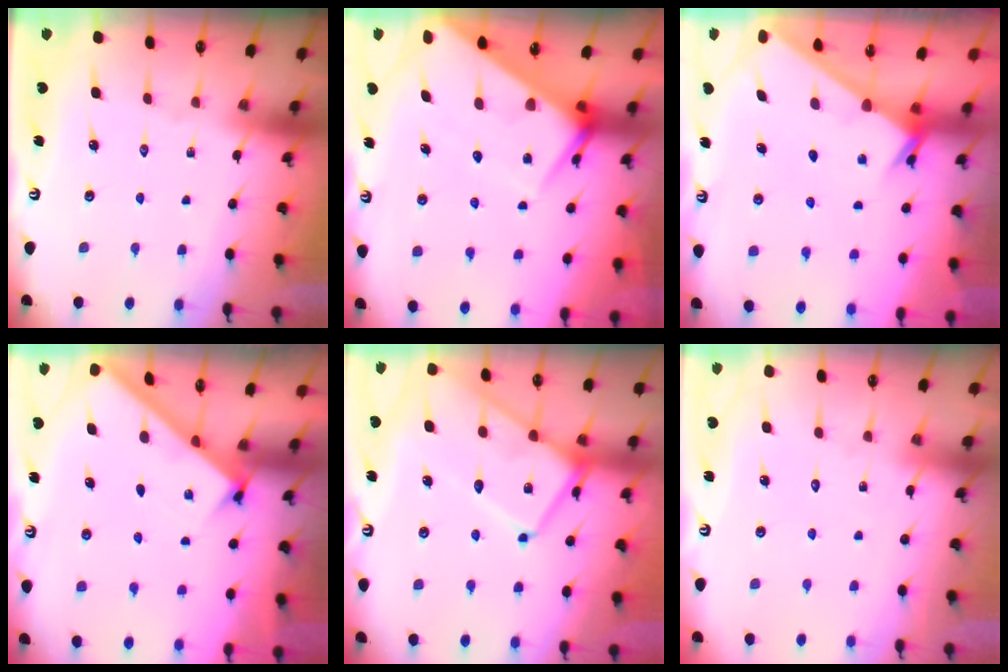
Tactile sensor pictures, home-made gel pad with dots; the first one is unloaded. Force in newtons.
{"total": 8.1, "press": 8.0, "slide": 0.5}
{"total": 2.4, "press": 2.4, "slide": 0.2}
{"total": 2.8, "press": 2.8, "slide": 0.4}
{"total": 12.7, "press": 12.6, "slide": 1.6}
{"total": 5.0, "press": 5.0, "slide": 0.5}